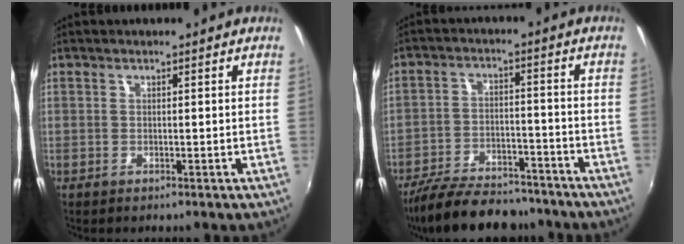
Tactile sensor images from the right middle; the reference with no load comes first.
{"total": 17.9, "force": [-14.9, 6.3, 7.7], "torque": [-0.167, -0.012, -0.222]}